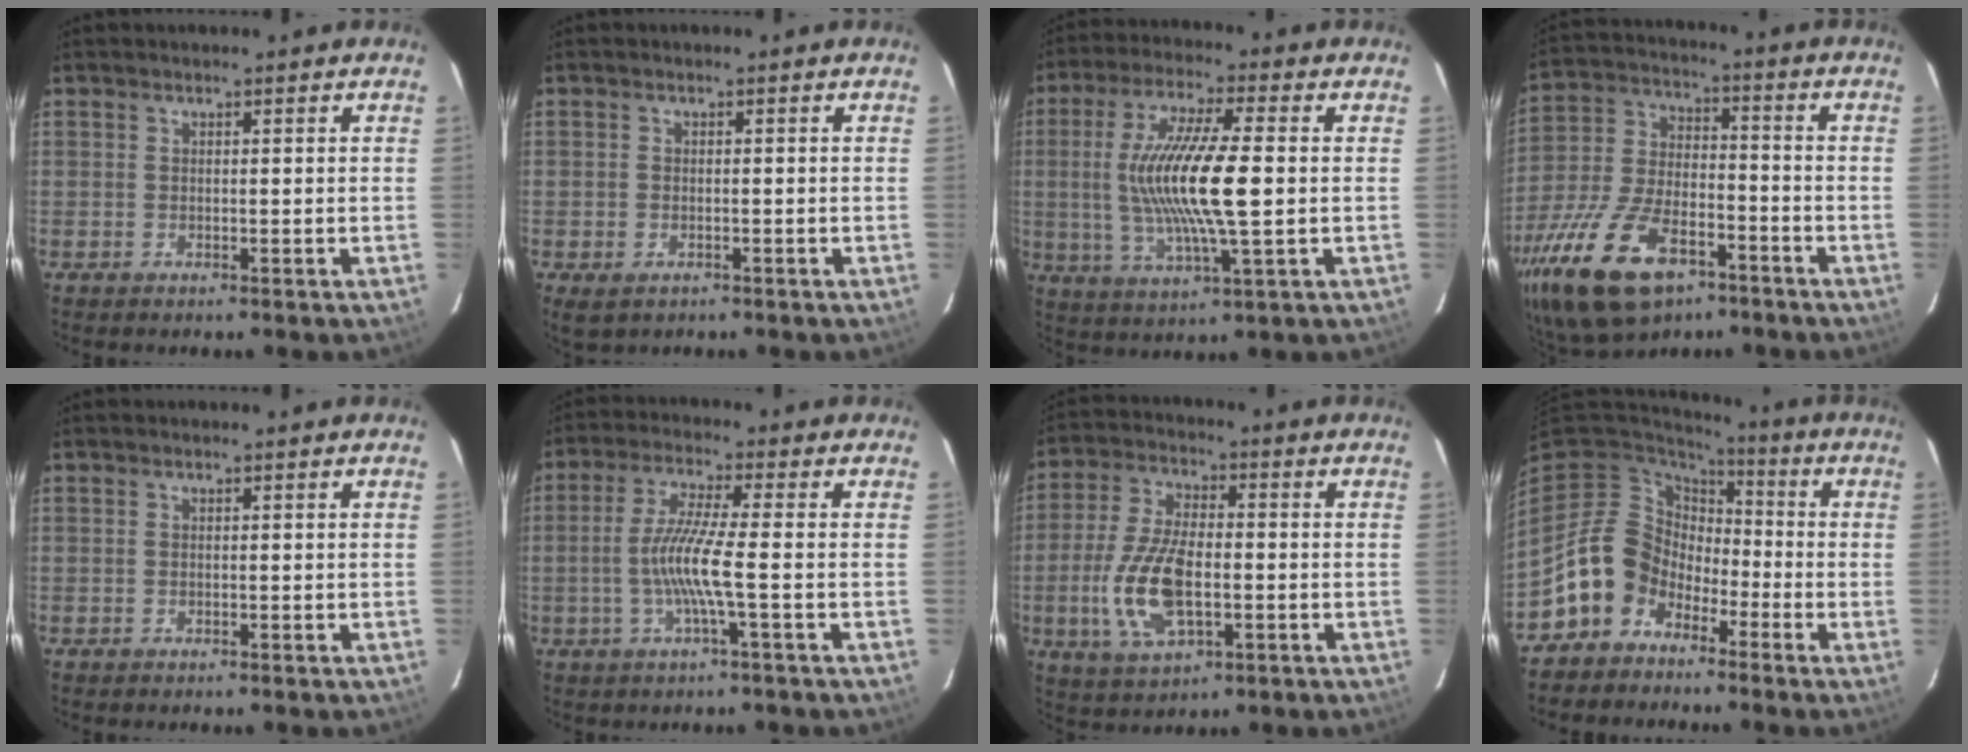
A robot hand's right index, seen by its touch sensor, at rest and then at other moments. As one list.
[{"total": 3.0, "force": [-1.4, 2.2, 1.5], "torque": [-0.030, -0.006, -0.019]}, {"total": 16.0, "force": [0.2, 2.7, 15.7], "torque": [-0.299, -0.005, 0.005]}, {"total": 23.4, "force": [-13.5, 11.6, 15.3], "torque": [-0.334, -0.029, -0.232]}, {"total": 0.0}, {"total": 7.8, "force": [-1.9, -0.7, 7.6], "torque": [-0.158, -0.004, -0.035]}, {"total": 0.0}, {"total": 11.8, "force": [-6.4, 9.4, 3.1], "torque": [-0.078, 0.029, -0.119]}]